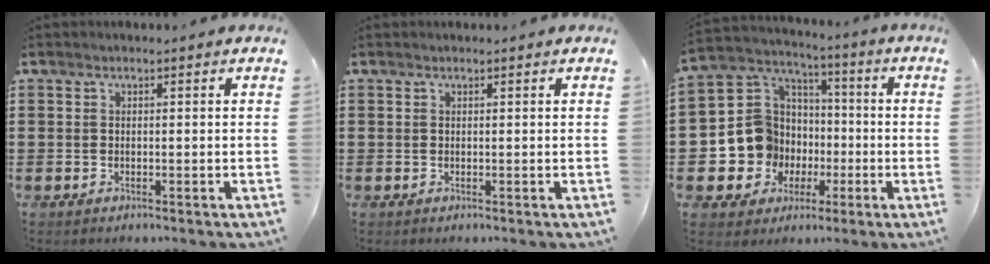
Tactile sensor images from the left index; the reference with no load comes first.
{"total": 0.0}
{"total": 10.1, "force": [-1.6, 9.7, 2.1], "torque": [-0.114, -0.013, -0.026]}